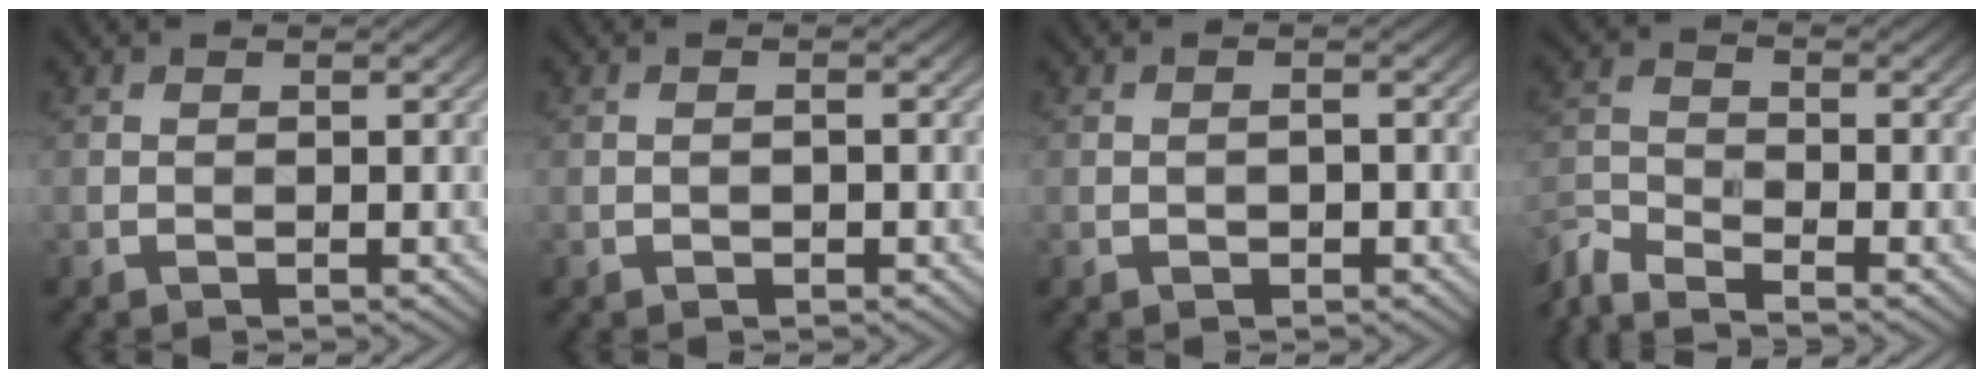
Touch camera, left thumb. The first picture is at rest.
{"total": 0.7, "force": [-0.3, 0.3, 0.5], "torque": [-0.008, 0.002, -0.005]}
{"total": 1.0, "force": [-0.4, 0.6, 0.7], "torque": [-0.012, 0.003, -0.008]}
{"total": 5.5, "force": [-4.8, 1.2, 2.2], "torque": [-0.057, -0.015, -0.108]}